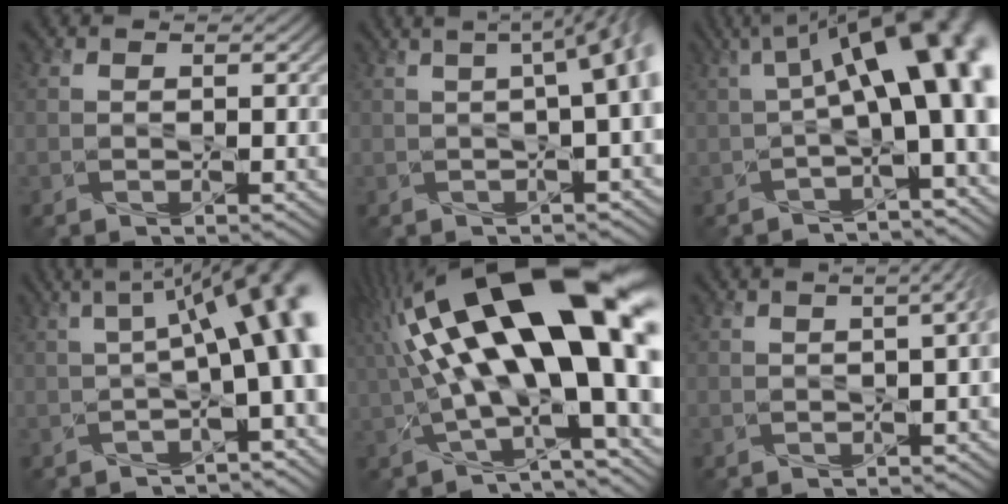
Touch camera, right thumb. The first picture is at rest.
{"total": 7.6, "force": [0.5, 2.1, 7.3], "torque": [-0.081, 0.023, -0.009]}
{"total": 13.6, "force": [0.8, 4.8, 12.7], "torque": [-0.177, 0.022, 0.007]}
{"total": 10.7, "force": [0.0, 2.7, 10.3], "torque": [-0.147, 0.016, -0.004]}
{"total": 20.0, "force": [3.4, 6.5, 18.6], "torque": [-0.319, 0.008, 0.063]}
{"total": 3.5, "force": [-0.3, 1.1, 3.3], "torque": [-0.039, 0.006, -0.005]}